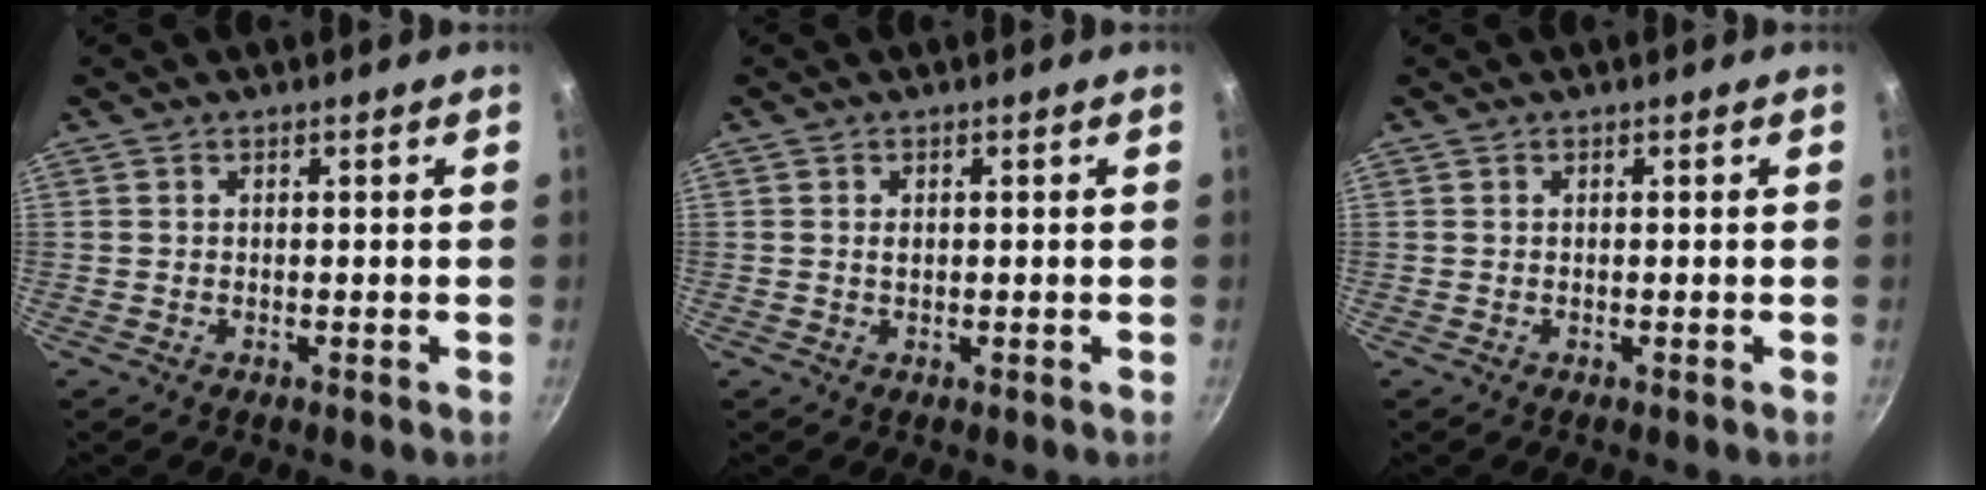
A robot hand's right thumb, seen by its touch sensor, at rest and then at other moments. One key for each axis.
{"total": 0.9, "fx": 0.1, "fy": 0.7, "fz": 0.5, "tx": -0.007, "ty": -0.001, "tz": 0.002}
{"total": 0.0}